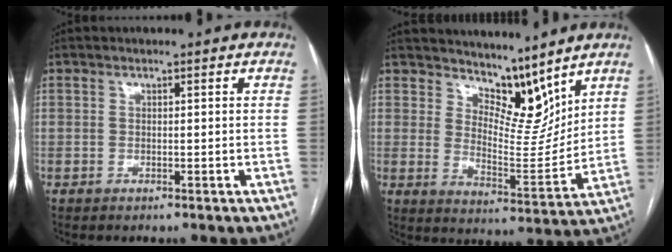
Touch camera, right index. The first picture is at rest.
{"total": 8.4, "force": [7.3, 2.8, 3.1], "torque": [-0.041, -0.015, 0.135]}